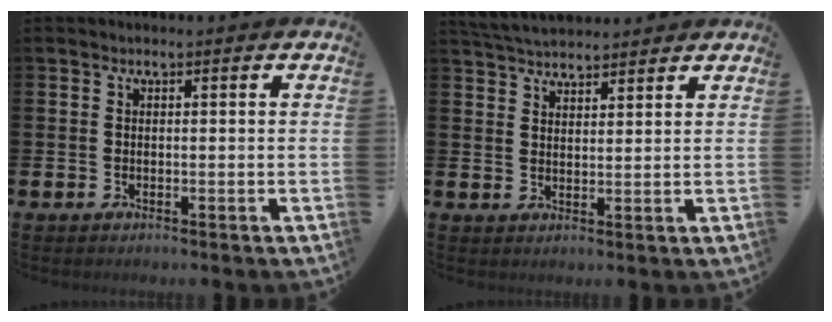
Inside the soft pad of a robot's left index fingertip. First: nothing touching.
{"total": 4.3, "force": [4.2, 0.7, 0.4], "torque": [-0.018, -0.017, 0.077]}